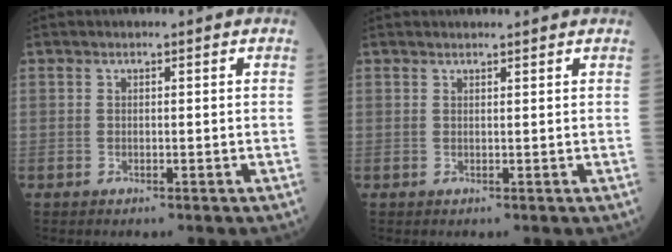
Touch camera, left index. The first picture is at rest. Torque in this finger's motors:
{"motor_torque": [0.41, -1.67, -0.33, -0.01]}